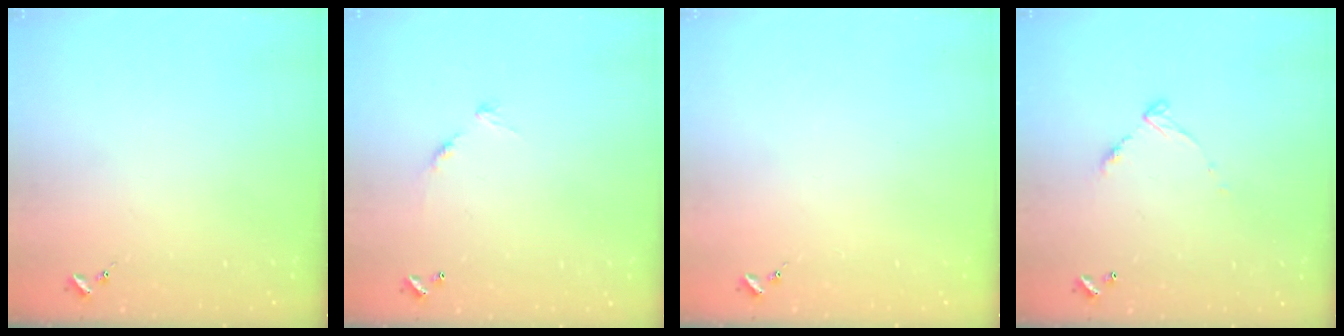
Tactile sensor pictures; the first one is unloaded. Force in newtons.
{"total": 7.3, "press": 7.3, "slide": 0.5}
{"total": 0.0}
{"total": 7.3, "press": 7.3, "slide": 0.6}